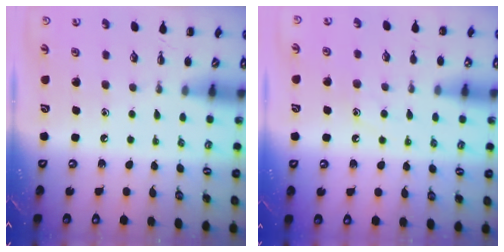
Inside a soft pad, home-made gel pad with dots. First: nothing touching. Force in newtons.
{"total": 8.1, "press": 8.0, "slide": 1.1}